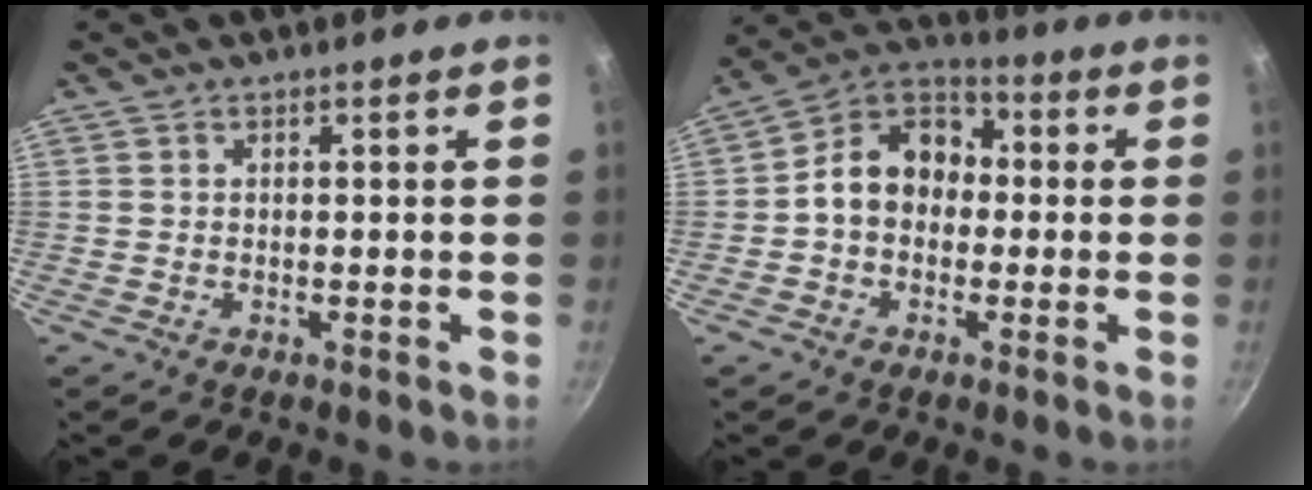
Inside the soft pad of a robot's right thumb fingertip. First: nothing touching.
{"total": 11.5, "force": [-0.5, 9.0, 7.0], "torque": [-0.076, 0.039, -0.032]}